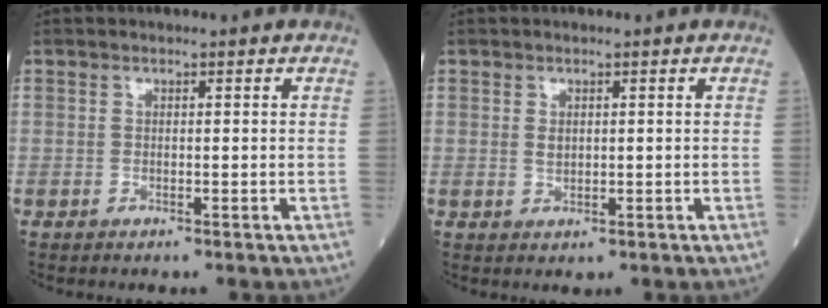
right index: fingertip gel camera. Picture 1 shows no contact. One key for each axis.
{"total": 1.3, "fx": 0.3, "fy": 0.8, "fz": 0.9, "tx": -0.016, "ty": -0.003, "tz": 0.008}